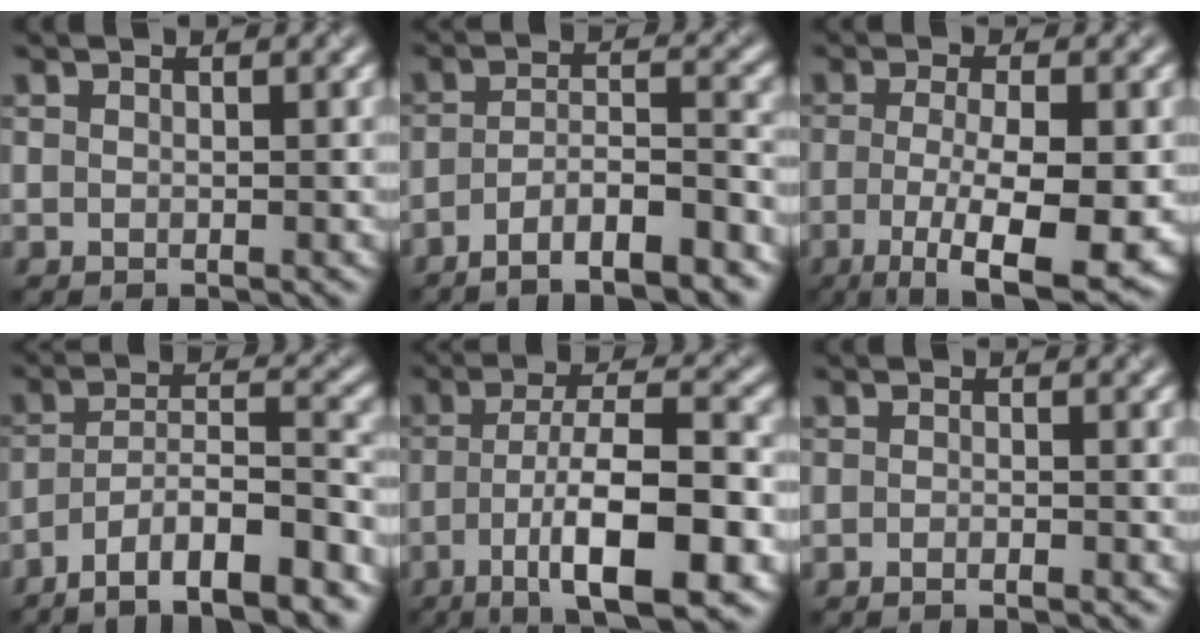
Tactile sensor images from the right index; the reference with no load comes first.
{"total": 6.9, "force": [-5.1, 1.3, 4.5], "torque": [-0.073, 0.004, -0.082]}
{"total": 9.1, "force": [-2.8, 2.4, 8.4], "torque": [-0.145, -0.016, -0.037]}
{"total": 10.6, "force": [-7.8, 2.4, 6.7], "torque": [-0.108, 0.010, -0.122]}
{"total": 10.9, "force": [-4.6, 2.7, 9.5], "torque": [-0.158, 0.003, -0.075]}
{"total": 0.9, "force": [-0.7, -0.2, 0.5], "torque": [-0.011, 0.000, -0.012]}